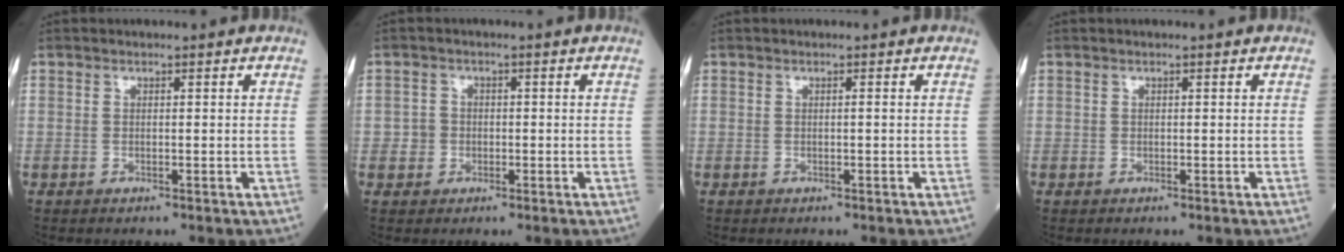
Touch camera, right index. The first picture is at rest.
{"total": 1.8, "force": [-0.5, 1.6, 0.5], "torque": [-0.006, 0.006, -0.008]}
{"total": 0.0}
{"total": 0.0}